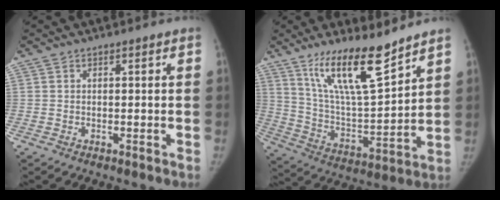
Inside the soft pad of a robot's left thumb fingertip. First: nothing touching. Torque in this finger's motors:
{"motor_torque": [1.06, -0.50, 1.46, -1.32, 0.48]}